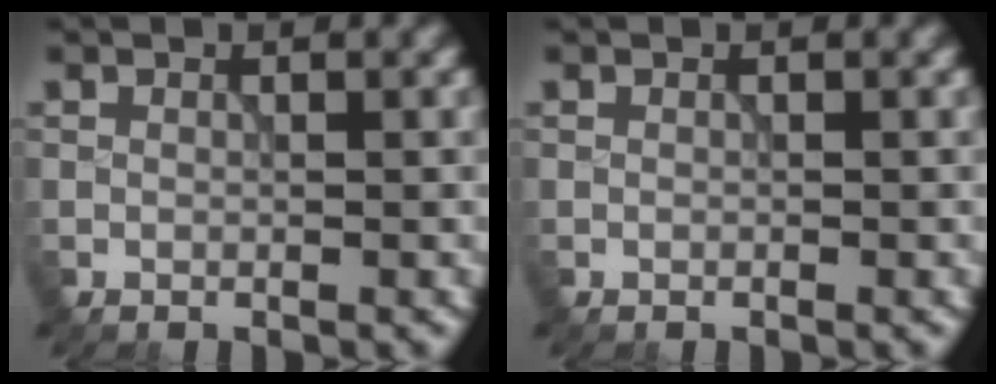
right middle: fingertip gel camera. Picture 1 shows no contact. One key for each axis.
{"total": 0.0}